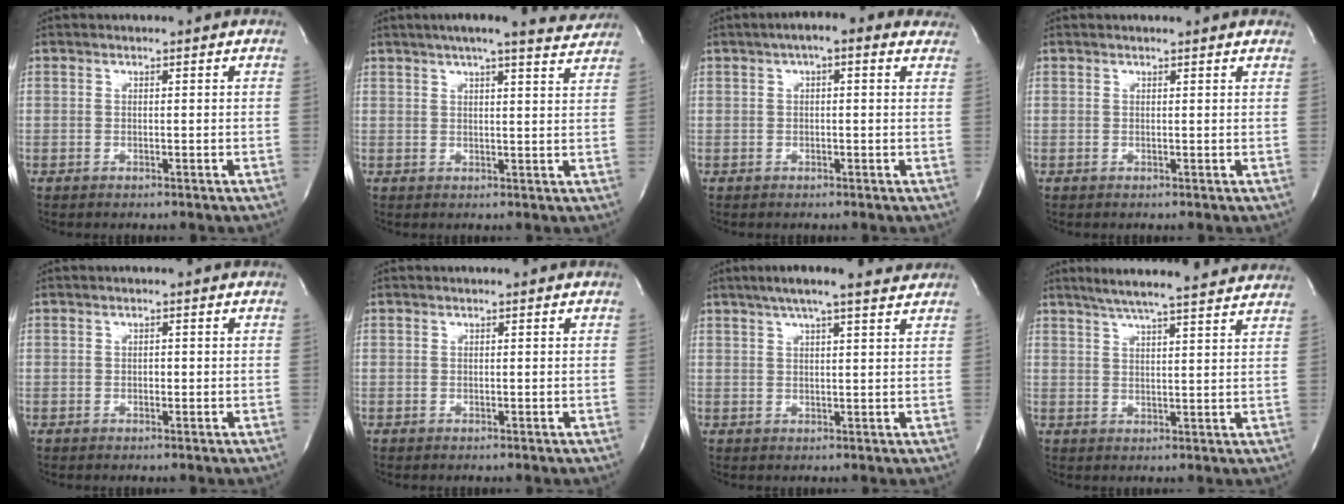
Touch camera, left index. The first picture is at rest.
{"total": 11.6, "force": [10.4, 0.5, 5.2], "torque": [-0.078, -0.002, 0.121]}
{"total": 6.4, "force": [3.9, 2.0, 4.7], "torque": [-0.065, 0.028, 0.045]}
{"total": 1.7, "force": [1.6, -0.3, 0.4], "torque": [-0.018, 0.002, 0.019]}
{"total": 0.5, "force": [-0.3, 0.3, 0.3], "torque": [-0.008, -0.005, -0.003]}
{"total": 0.0}
{"total": 9.8, "force": [8.1, 0.6, 5.5], "torque": [-0.092, 0.017, 0.101]}
{"total": 16.7, "force": [14.9, 0.4, 7.7], "torque": [-0.123, 0.010, 0.191]}